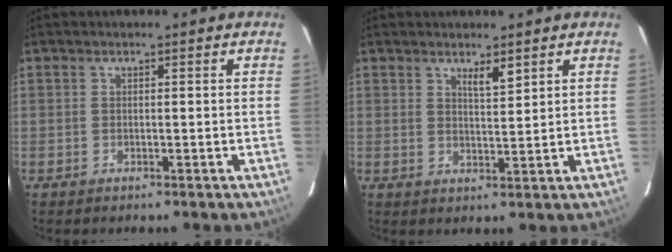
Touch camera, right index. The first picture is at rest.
{"total": 2.6, "force": [1.9, 0.3, 1.8], "torque": [-0.035, -0.007, 0.037]}